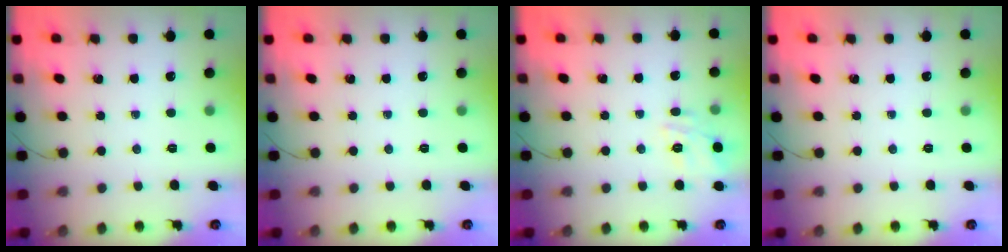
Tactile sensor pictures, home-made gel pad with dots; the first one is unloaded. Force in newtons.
{"total": 0.0}
{"total": 13.1, "press": 13.1, "slide": 0.5}
{"total": 0.0}